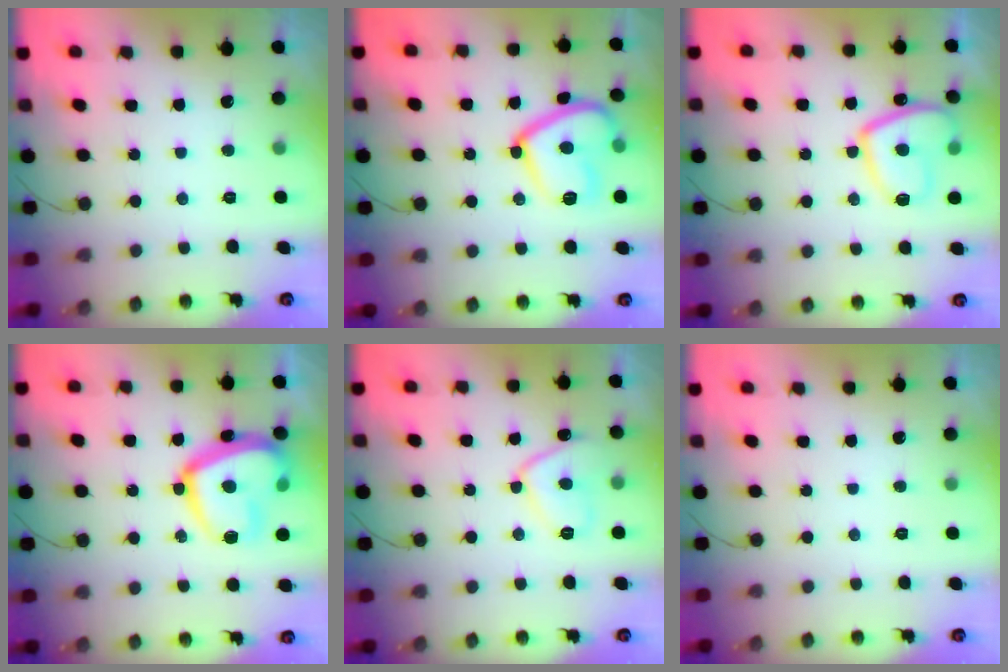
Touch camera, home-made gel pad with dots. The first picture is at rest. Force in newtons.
{"total": 15.0, "press": 15.0, "slide": 0.9}
{"total": 13.2, "press": 13.2, "slide": 1.5}
{"total": 20.4, "press": 20.4, "slide": 1.9}
{"total": 10.1, "press": 10.0, "slide": 1.1}
{"total": 0.0}